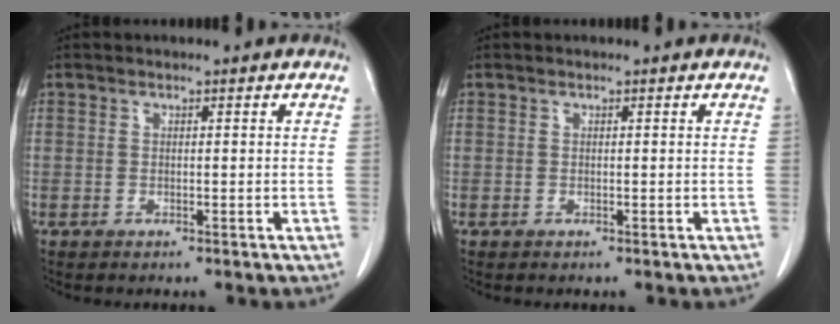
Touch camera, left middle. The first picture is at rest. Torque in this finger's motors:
{"motor_torque": [0.00, 0.00, 0.04, 0.00]}